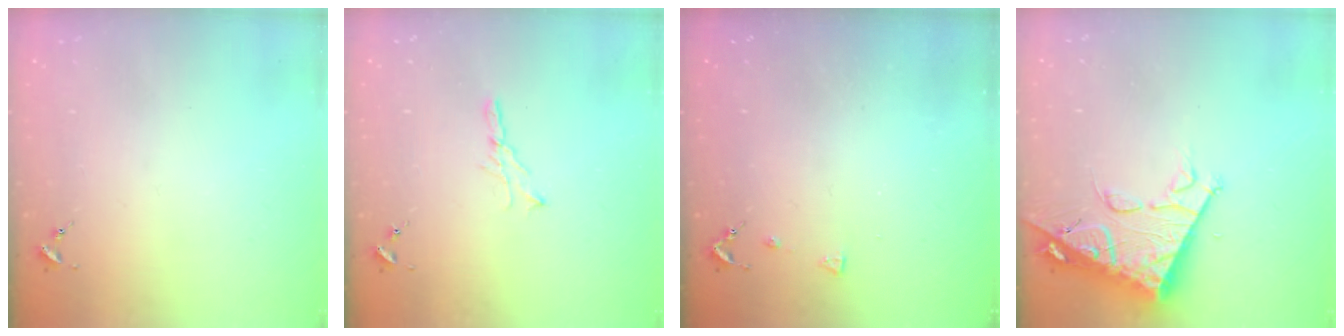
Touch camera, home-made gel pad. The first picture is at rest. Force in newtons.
{"total": 5.2, "press": 5.2, "slide": 0.3}
{"total": 3.3, "press": 3.3, "slide": 0.6}
{"total": 13.9, "press": 13.8, "slide": 1.4}